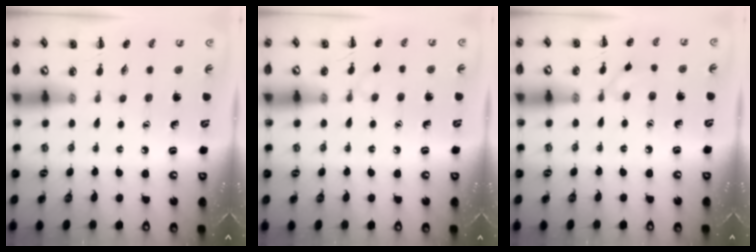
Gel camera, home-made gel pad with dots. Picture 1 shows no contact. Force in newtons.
{"total": 4.2, "press": 3.9, "slide": 1.6}
{"total": 4.7, "press": 4.3, "slide": 1.7}